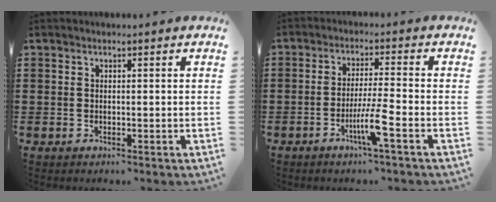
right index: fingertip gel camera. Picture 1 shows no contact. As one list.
[{"total": 5.8, "force": [-2.9, -0.4, 5.1], "torque": [-0.105, -0.019, -0.055]}]